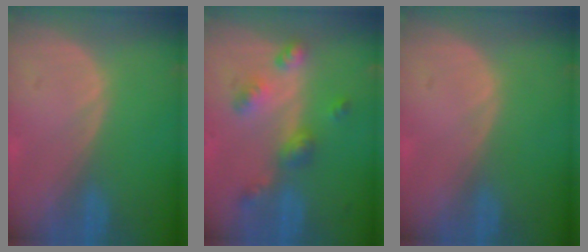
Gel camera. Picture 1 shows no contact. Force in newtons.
{"total": 6.3, "press": 5.5, "slide": 3.1}
{"total": 0.0}